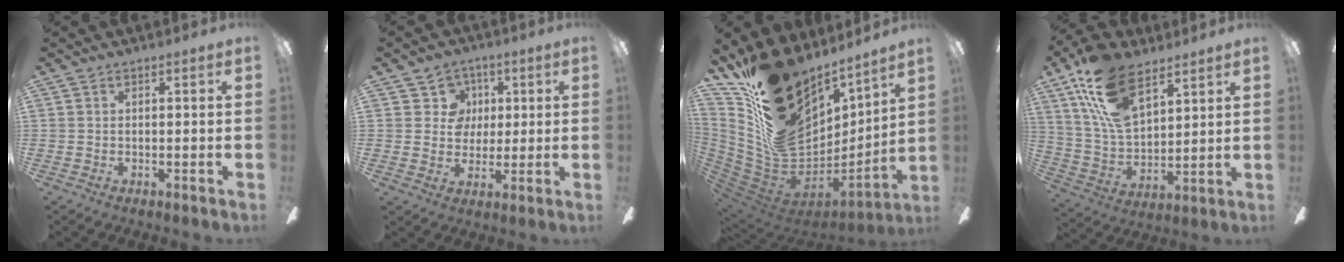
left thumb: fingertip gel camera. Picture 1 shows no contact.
{"total": 7.6, "force": [2.5, 7.1, 1.2], "torque": [-0.016, -0.006, 0.045]}
{"total": 25.3, "force": [15.2, 14.4, 14.1], "torque": [-0.252, -0.125, 0.306]}
{"total": 19.3, "force": [11.3, 10.0, 12.1], "torque": [-0.264, -0.044, 0.202]}